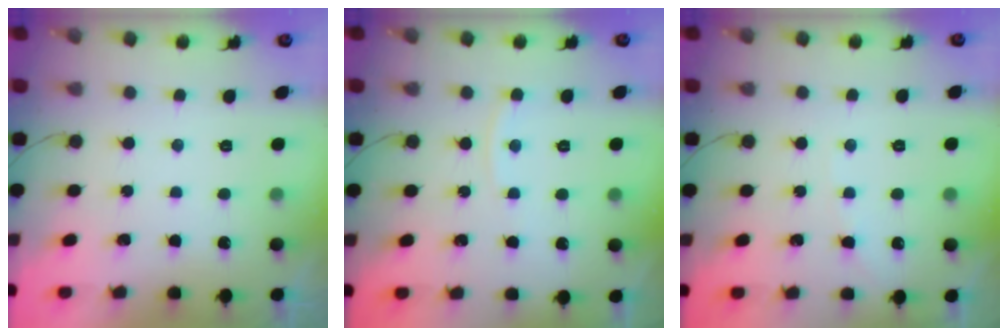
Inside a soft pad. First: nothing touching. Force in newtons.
{"total": 2.7, "press": 2.7, "slide": 0.4}
{"total": 3.4, "press": 3.4, "slide": 0.5}